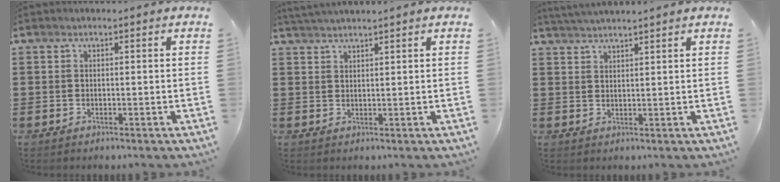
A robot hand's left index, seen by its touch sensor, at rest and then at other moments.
{"total": 2.0, "force": [1.9, -0.4, 0.4], "torque": [-0.011, -0.001, 0.038]}
{"total": 2.5, "force": [2.4, -0.6, 0.3], "torque": [-0.011, -0.004, 0.046]}